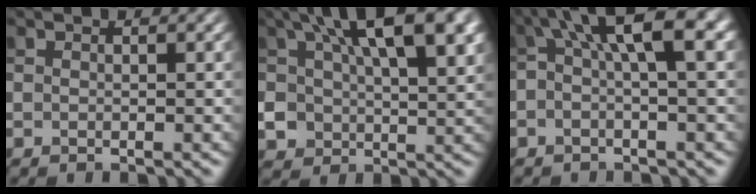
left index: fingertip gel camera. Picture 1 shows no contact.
{"total": 11.7, "force": [4.5, 6.4, 8.7], "torque": [-0.155, 0.003, 0.093]}
{"total": 6.6, "force": [1.4, 1.7, 6.3], "torque": [-0.097, 0.026, 0.018]}